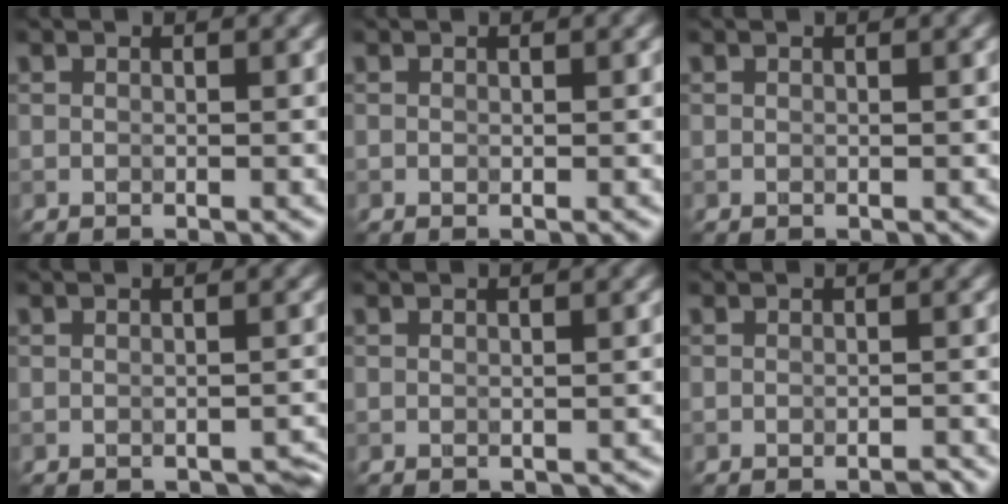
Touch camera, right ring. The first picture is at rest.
{"total": 0.0}
{"total": 0.0}
{"total": 2.2, "force": [-1.7, 1.0, 0.9], "torque": [-0.013, 0.007, -0.012]}
{"total": 1.0, "force": [-0.7, 0.6, 0.5], "torque": [-0.004, 0.001, -0.004]}
{"total": 0.8, "force": [-0.8, 0.0, 0.3], "torque": [0.001, 0.005, -0.010]}